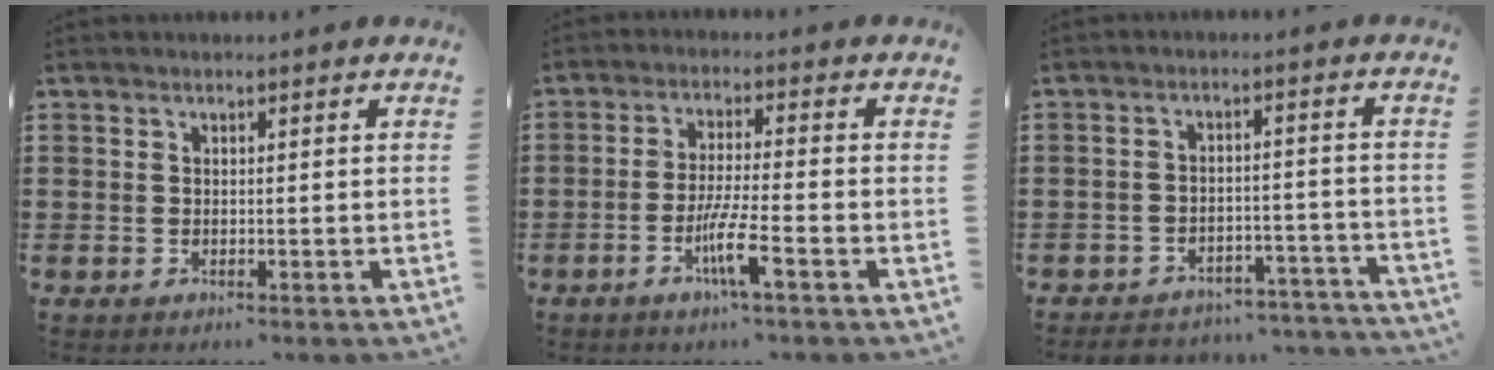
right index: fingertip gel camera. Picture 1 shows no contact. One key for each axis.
{"total": 6.3, "fx": -2.8, "fy": 0.3, "fz": 5.7, "tx": -0.105, "ty": -0.011, "tz": -0.051}
{"total": 3.8, "fx": -3.7, "fy": 0.6, "fz": 0.5, "tx": -0.013, "ty": 0.005, "tz": -0.077}